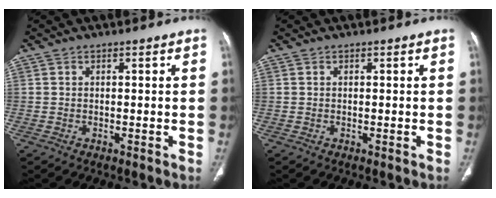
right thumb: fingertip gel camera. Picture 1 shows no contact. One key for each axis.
{"total": 0.0}